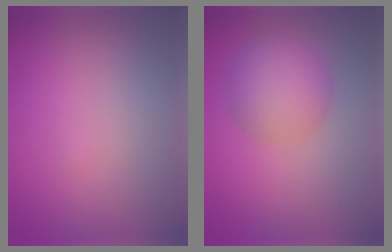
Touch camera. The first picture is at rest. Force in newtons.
{"total": 4.7, "press": 4.7, "slide": 0.1}